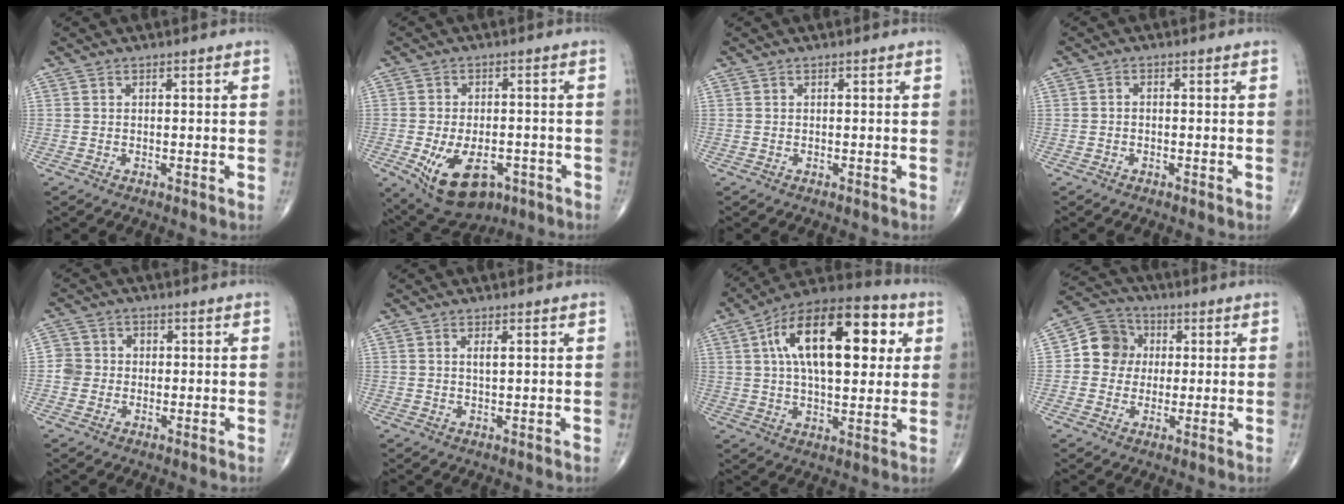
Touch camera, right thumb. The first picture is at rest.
{"total": 12.8, "force": [-5.4, 7.3, 9.0], "torque": [-0.141, 0.007, -0.069]}
{"total": 0.0}
{"total": 0.7, "force": [-0.3, 0.4, 0.5], "torque": [-0.006, 0.003, -0.009]}
{"total": 4.2, "force": [-0.4, 4.1, 1.1], "torque": [0.003, 0.012, -0.012]}
{"total": 1.8, "force": [0.7, 0.5, 1.6], "torque": [-0.030, -0.002, 0.011]}
{"total": 23.7, "force": [6.3, 11.3, 19.9], "torque": [-0.298, 0.016, 0.089]}
{"total": 8.7, "force": [0.9, 7.9, 3.4], "torque": [-0.028, 0.012, 0.003]}